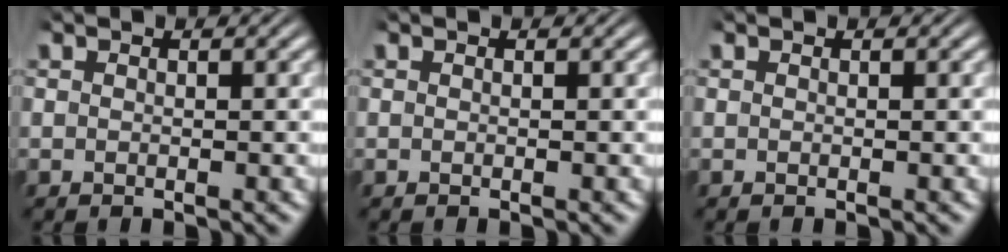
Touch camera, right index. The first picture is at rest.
{"total": 0.0}
{"total": 0.0}